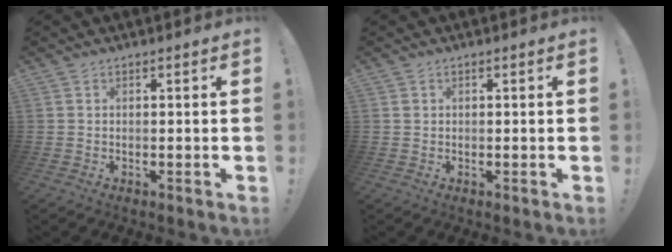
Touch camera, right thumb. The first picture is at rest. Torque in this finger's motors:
{"motor_torque": [0.01, 0.15, 0.18, -0.06, 0.00]}